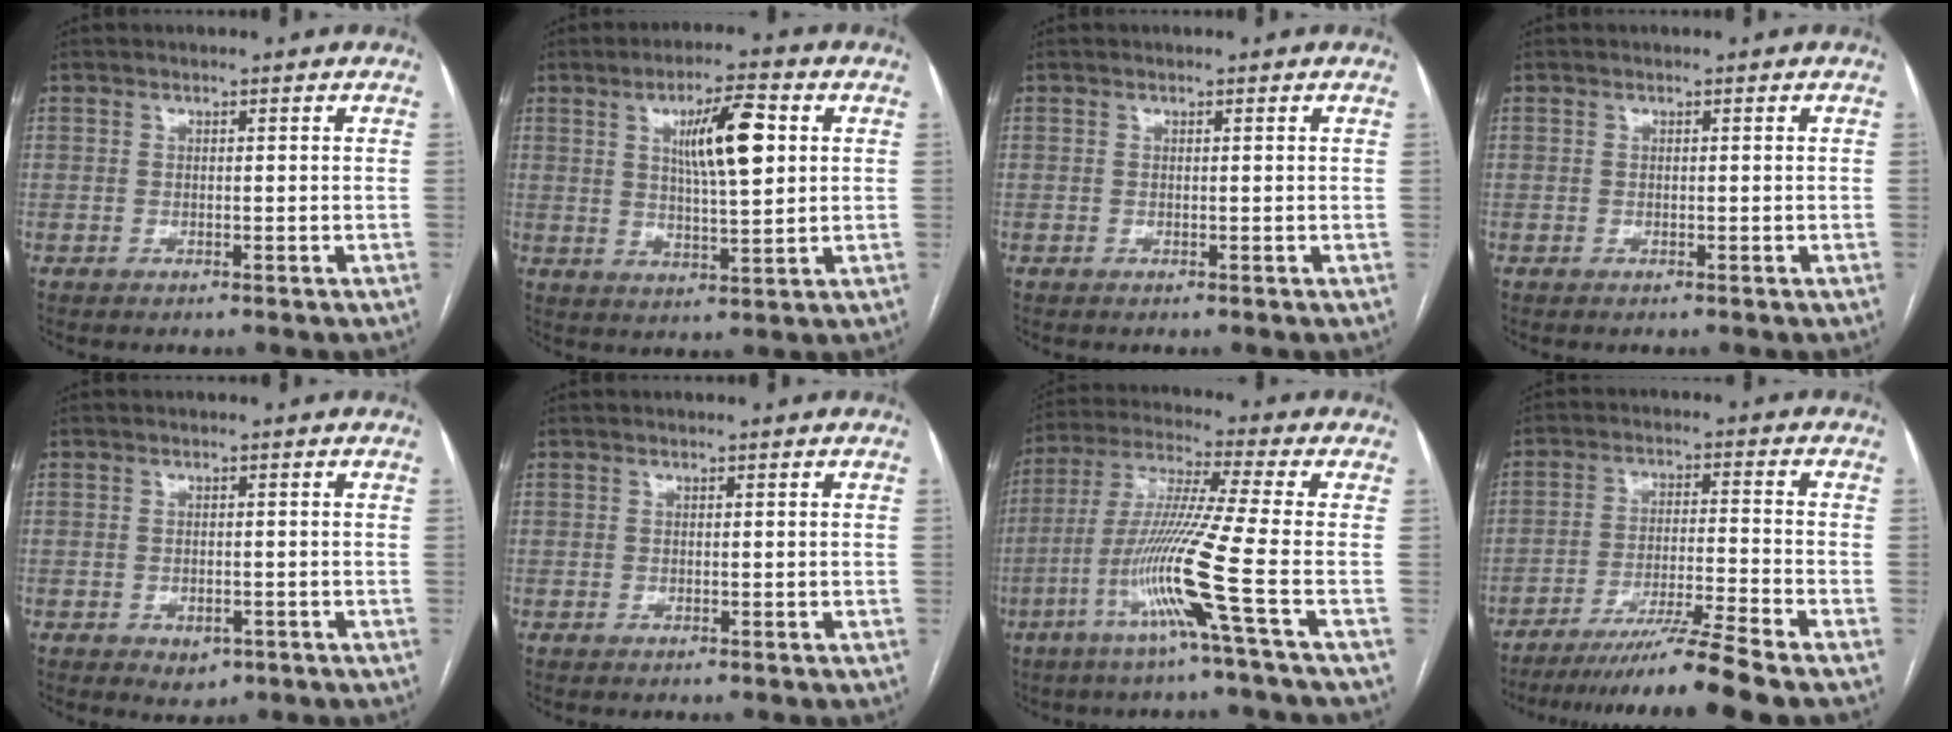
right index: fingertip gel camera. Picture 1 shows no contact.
{"total": 9.5, "force": [2.8, 1.6, 8.9], "torque": [-0.149, 0.006, 0.050]}
{"total": 0.0}
{"total": 0.0}
{"total": 2.3, "force": [-1.1, 1.6, 1.2], "torque": [-0.009, 0.001, -0.004]}
{"total": 0.0}
{"total": 13.0, "force": [-5.0, -2.7, 11.7], "torque": [-0.236, -0.018, -0.103]}
{"total": 10.2, "force": [-8.5, -3.2, 4.8], "torque": [-0.067, -0.027, -0.145]}